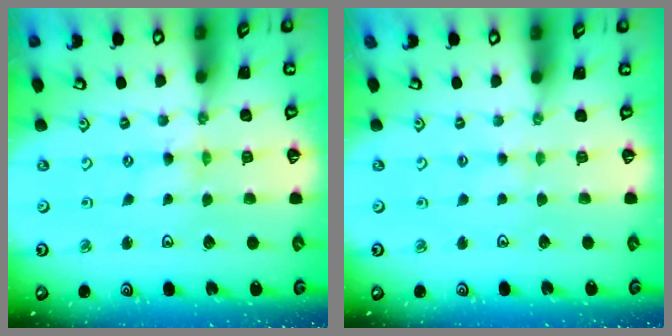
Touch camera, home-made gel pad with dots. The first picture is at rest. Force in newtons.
{"total": 1.6, "press": 1.6, "slide": 0.3}